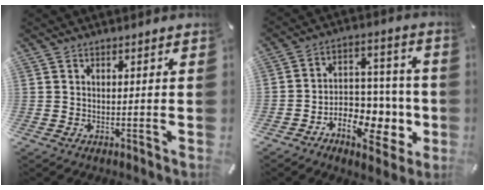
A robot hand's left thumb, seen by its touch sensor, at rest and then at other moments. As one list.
[{"total": 12.0, "force": [-5.2, 8.5, 6.6], "torque": [-0.081, 0.030, -0.078]}]